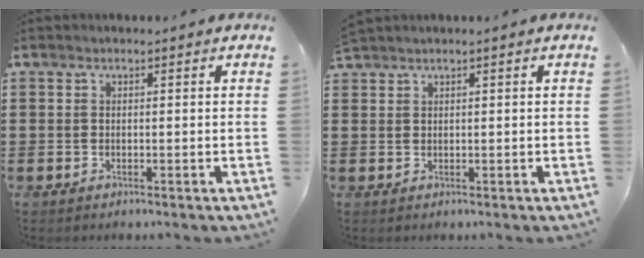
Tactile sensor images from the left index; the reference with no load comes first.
{"total": 1.0, "force": [1.0, -0.1, 0.2], "torque": [-0.007, 0.000, 0.020]}